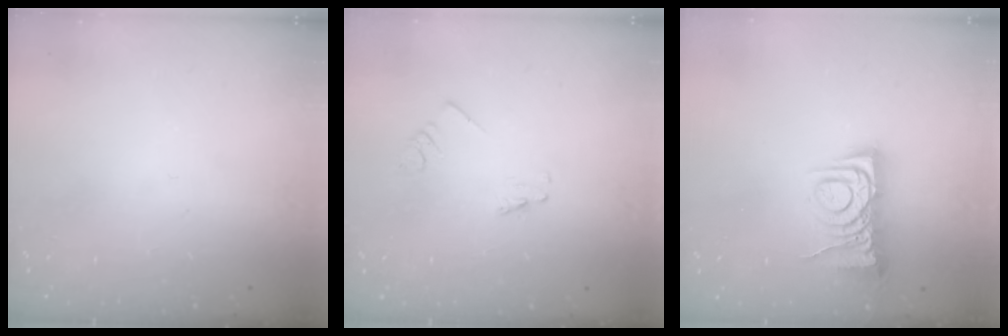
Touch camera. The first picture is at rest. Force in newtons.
{"total": 0.8, "press": 0.8, "slide": 0.0}
{"total": 7.0, "press": 6.9, "slide": 1.0}